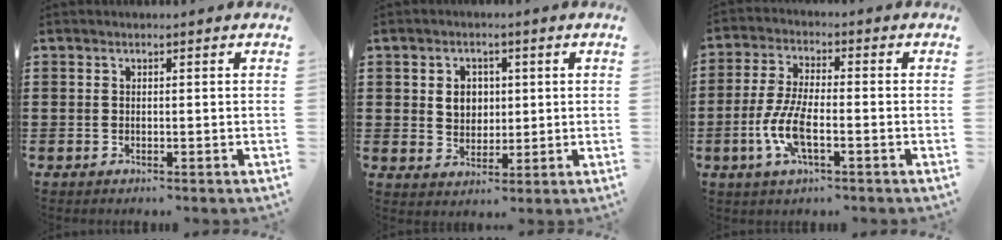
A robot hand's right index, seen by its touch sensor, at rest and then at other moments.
{"total": 4.0, "force": [0.7, 3.4, 2.0], "torque": [-0.043, 0.009, 0.008]}
{"total": 7.0, "force": [-2.5, 2.2, 6.1], "torque": [-0.148, -0.015, -0.054]}